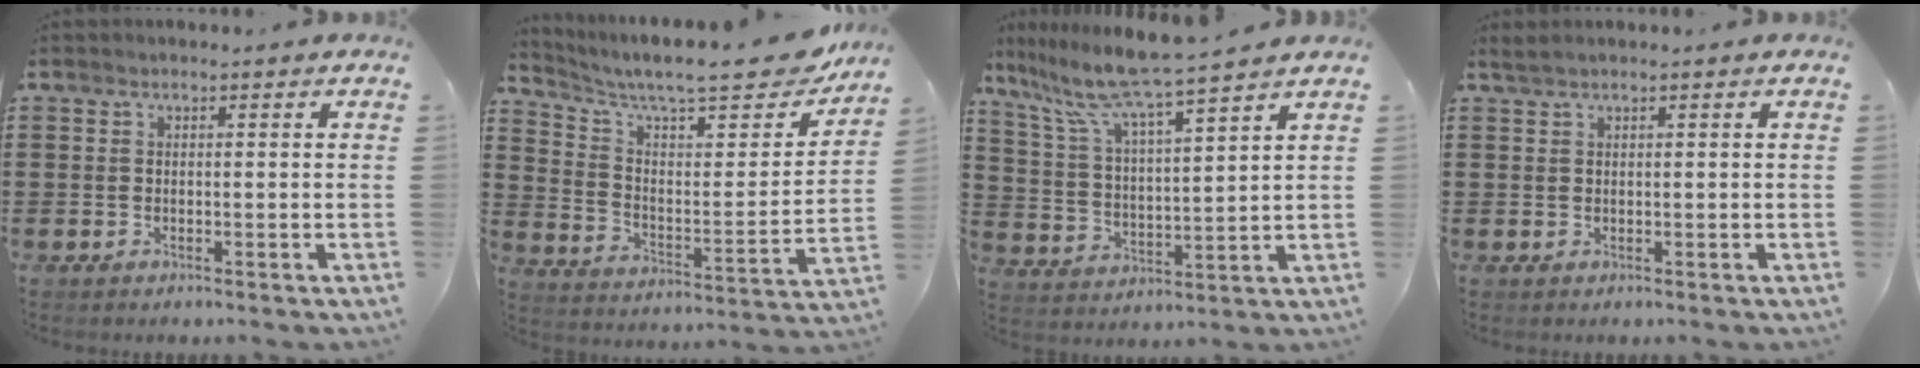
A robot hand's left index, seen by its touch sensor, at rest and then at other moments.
{"total": 9.9, "force": [8.2, 1.6, 5.3], "torque": [-0.119, -0.054, 0.136]}
{"total": 7.9, "force": [7.1, -0.8, 3.3], "torque": [-0.096, -0.048, 0.117]}
{"total": 0.8, "force": [0.5, 0.0, 0.6], "torque": [-0.013, -0.001, 0.011]}